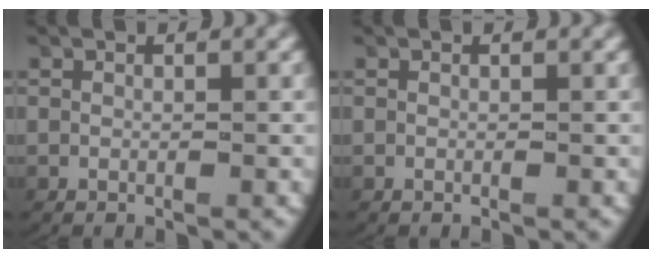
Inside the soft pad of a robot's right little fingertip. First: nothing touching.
{"total": 0.0}